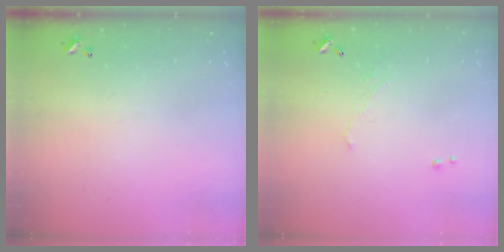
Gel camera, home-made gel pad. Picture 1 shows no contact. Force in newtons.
{"total": 0.9, "press": 0.7, "slide": 0.5}